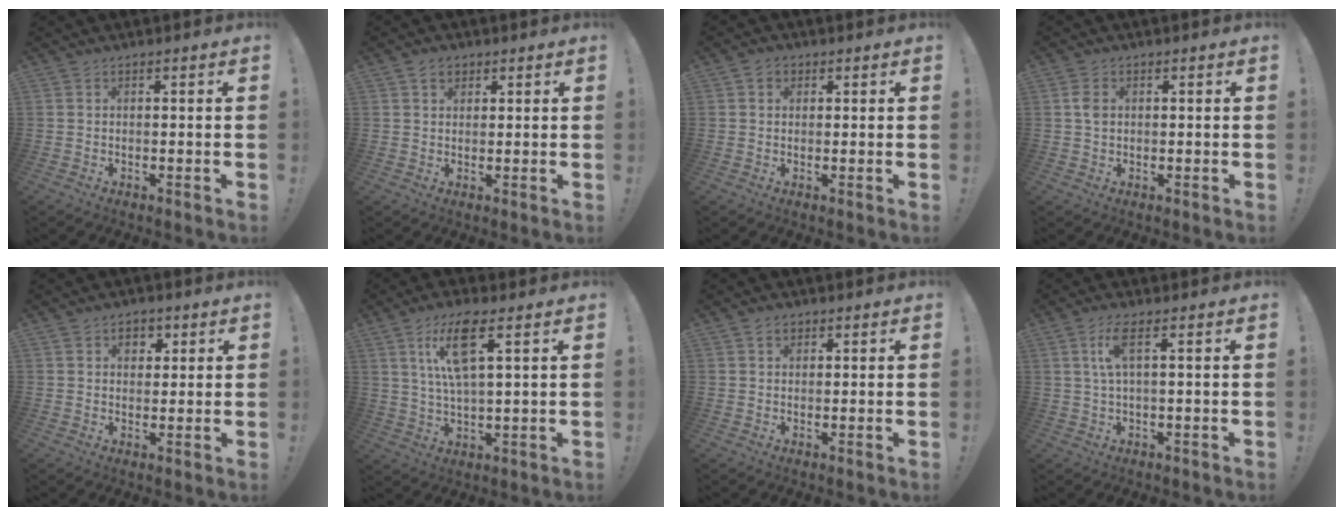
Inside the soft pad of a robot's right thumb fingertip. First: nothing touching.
{"total": 3.5, "force": [1.9, 2.6, 1.3], "torque": [-0.017, -0.004, 0.034]}
{"total": 2.5, "force": [1.0, 2.1, 1.0], "torque": [-0.013, -0.002, 0.017]}
{"total": 3.0, "force": [0.5, 2.1, 2.0], "torque": [-0.040, 0.005, 0.009]}
{"total": 4.3, "force": [2.1, 3.3, 1.7], "torque": [-0.007, -0.007, 0.031]}
{"total": 11.8, "force": [5.0, 3.6, 10.1], "torque": [-0.194, -0.001, 0.087]}
{"total": 2.3, "force": [1.2, 1.7, 0.9], "torque": [-0.013, 0.000, 0.021]}
{"total": 5.7, "force": [1.9, 1.2, 5.3], "torque": [-0.102, 0.000, 0.032]}